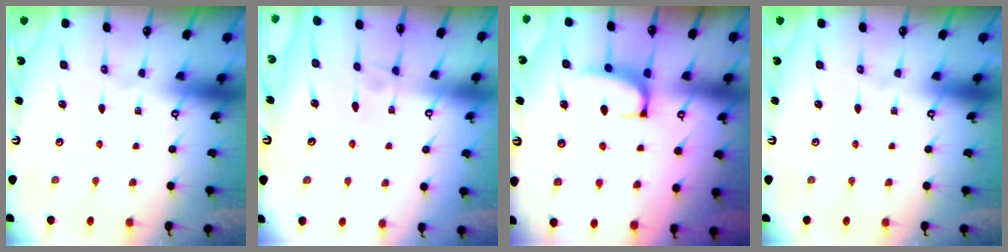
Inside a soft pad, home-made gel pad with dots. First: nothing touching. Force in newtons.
{"total": 3.3, "press": 3.3, "slide": 0.2}
{"total": 1.5, "press": 1.2, "slide": 0.8}
{"total": 0.0}